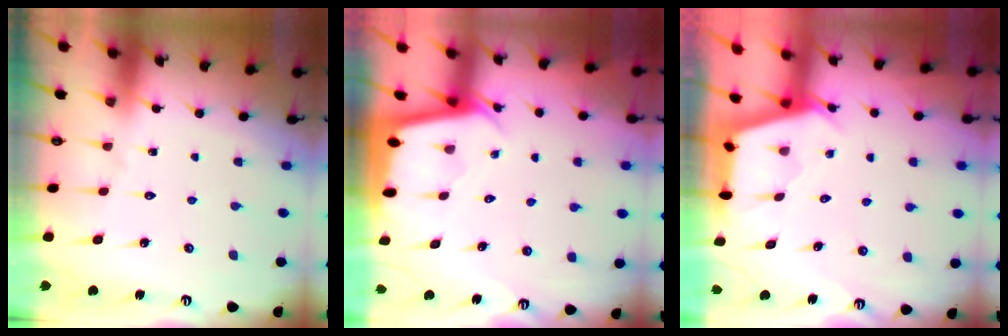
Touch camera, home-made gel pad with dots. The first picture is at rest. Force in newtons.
{"total": 2.3, "press": 2.3, "slide": 0.0}
{"total": 2.7, "press": 2.7, "slide": 0.3}